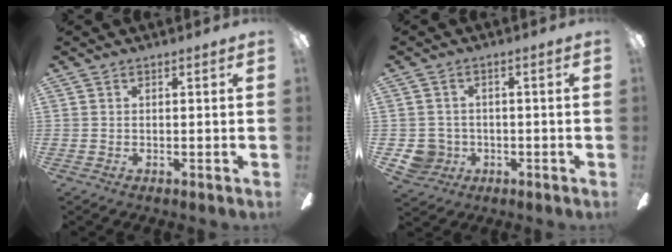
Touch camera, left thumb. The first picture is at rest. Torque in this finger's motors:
{"motor_torque": [-0.35, 0.35, 0.35, 0.03, -0.03]}